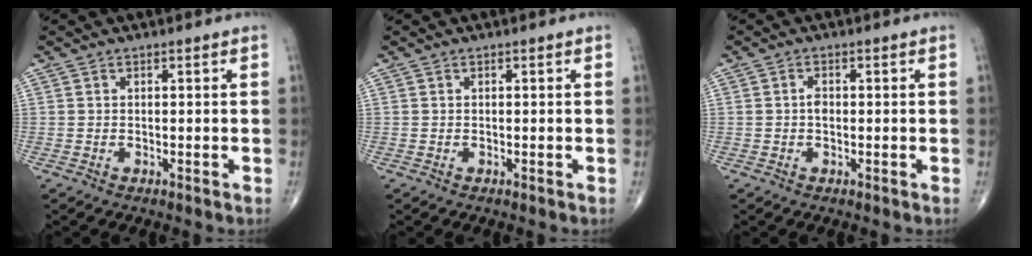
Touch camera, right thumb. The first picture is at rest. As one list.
[{"total": 0.0}, {"total": 1.6, "force": [-0.1, 1.1, 1.2], "torque": [-0.018, 0.003, -0.004]}]